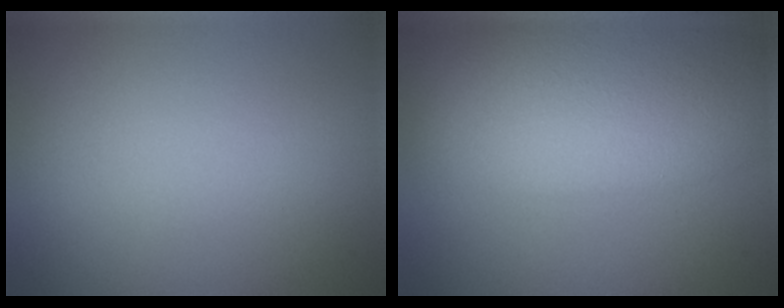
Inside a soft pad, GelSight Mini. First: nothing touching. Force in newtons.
{"total": 9.6, "press": 9.6, "slide": 0.7}